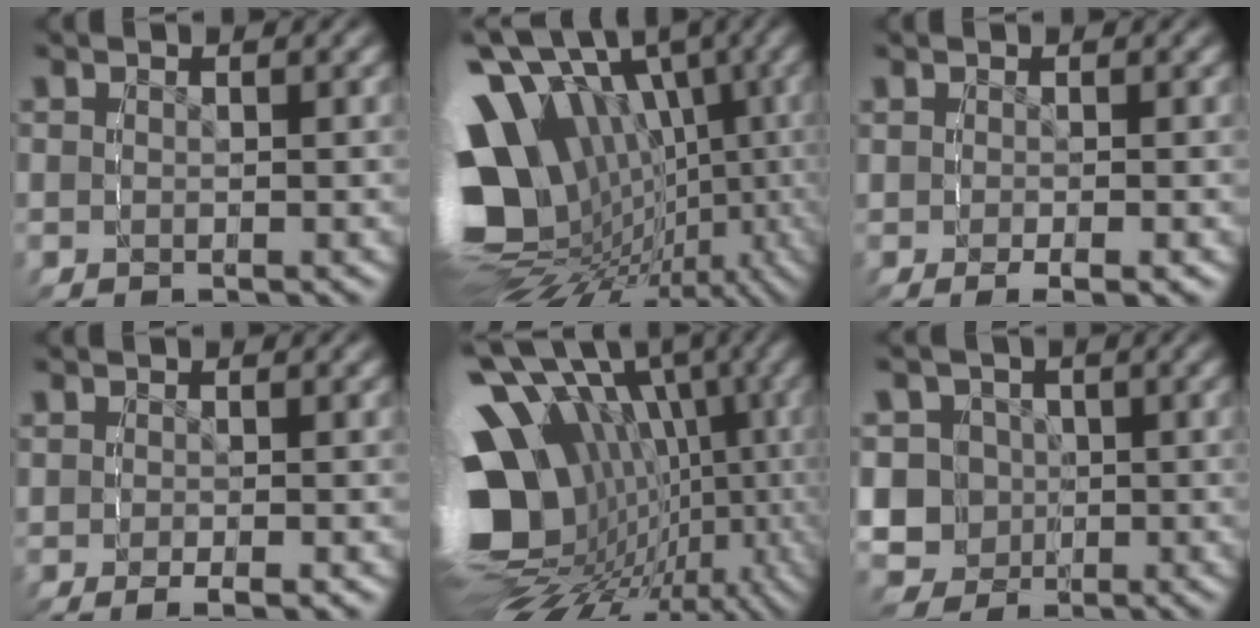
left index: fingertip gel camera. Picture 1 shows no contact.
{"total": 19.7, "force": [-2.3, 14.9, 12.7], "torque": [-0.250, -0.053, -0.033]}
{"total": 1.6, "force": [-0.6, -0.2, 1.4], "torque": [-0.024, -0.002, -0.010]}
{"total": 1.3, "force": [-0.7, -0.3, 1.1], "torque": [-0.021, 0.000, -0.013]}
{"total": 21.7, "force": [-3.0, 15.8, 14.6], "torque": [-0.268, -0.056, -0.035]}
{"total": 12.8, "force": [-1.4, 12.0, 4.1], "torque": [-0.136, -0.051, -0.028]}